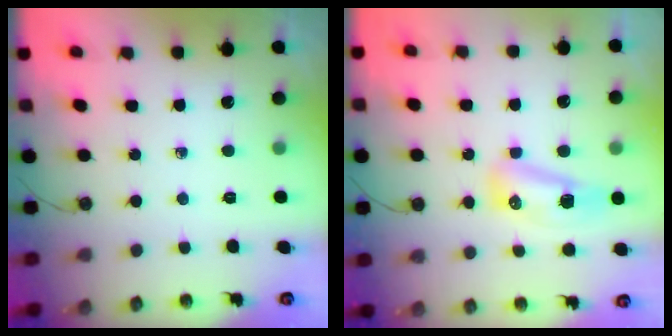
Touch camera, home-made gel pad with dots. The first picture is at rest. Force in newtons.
{"total": 12.0, "press": 9.9, "slide": 6.8}